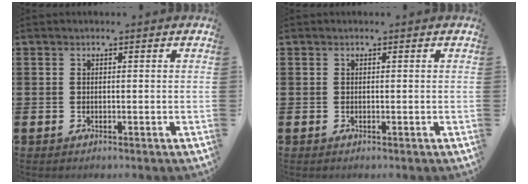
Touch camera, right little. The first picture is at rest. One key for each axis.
{"total": 0.0}